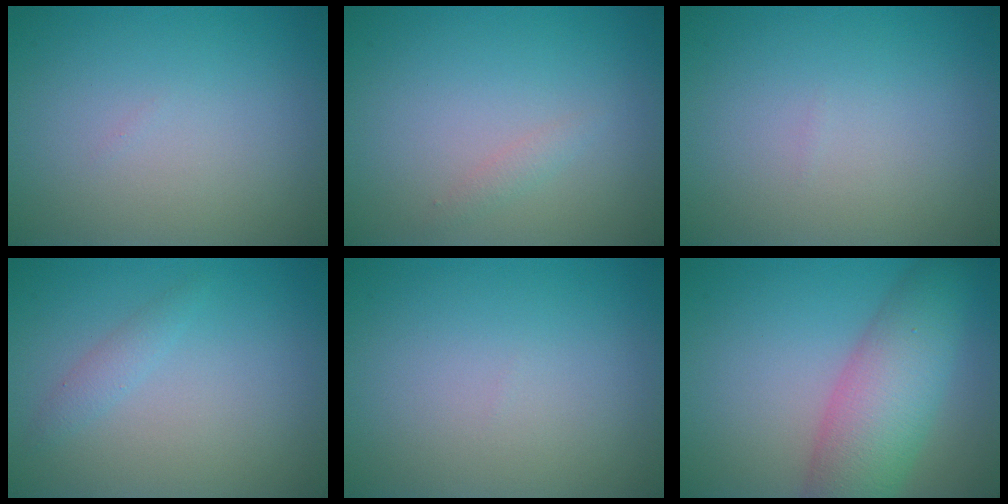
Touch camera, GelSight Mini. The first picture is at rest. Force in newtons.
{"total": 0.8, "press": 0.8, "slide": 0.1}
{"total": 0.0}
{"total": 1.2, "press": 1.2, "slide": 0.0}
{"total": 0.0}
{"total": 7.4, "press": 7.4, "slide": 0.2}